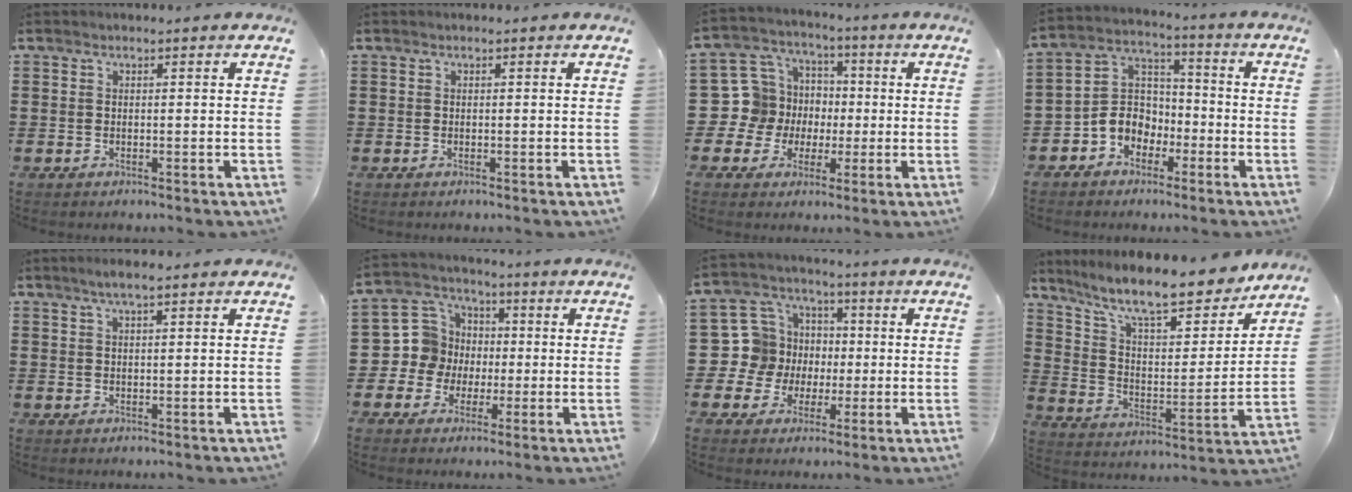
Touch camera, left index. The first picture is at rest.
{"total": 0.0}
{"total": 10.2, "force": [-0.7, 10.0, 1.7], "torque": [-0.097, 0.009, -0.009]}
{"total": 6.4, "force": [-3.2, 5.2, 1.9], "torque": [-0.066, 0.006, -0.071]}
{"total": 2.4, "force": [1.5, 0.3, 1.8], "torque": [-0.037, 0.003, 0.026]}
{"total": 7.2, "force": [-0.4, 7.1, 0.7], "torque": [-0.062, 0.003, -0.009]}
{"total": 10.1, "force": [0.1, 10.0, 1.8], "torque": [-0.102, 0.005, 0.006]}
{"total": 11.9, "force": [10.0, 2.0, 6.1], "torque": [-0.142, -0.060, 0.169]}